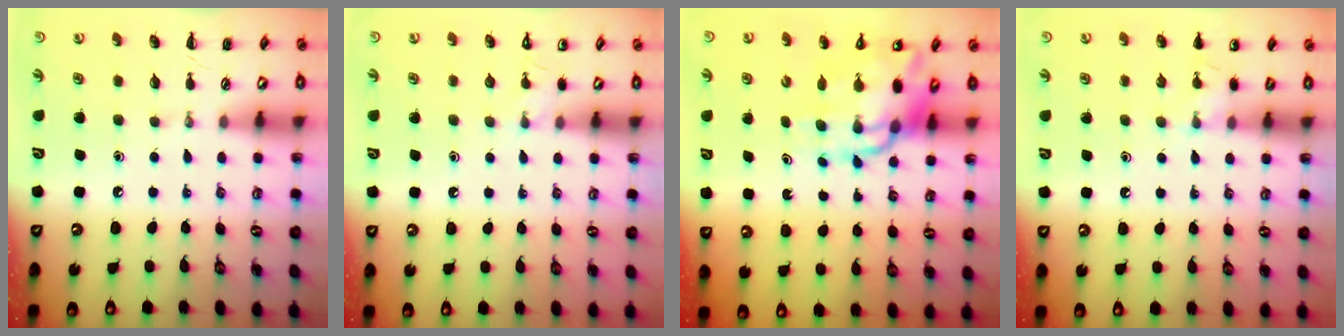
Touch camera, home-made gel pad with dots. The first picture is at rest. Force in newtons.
{"total": 3.5, "press": 3.3, "slide": 1.3}
{"total": 12.5, "press": 11.9, "slide": 3.8}
{"total": 5.1, "press": 4.9, "slide": 1.4}